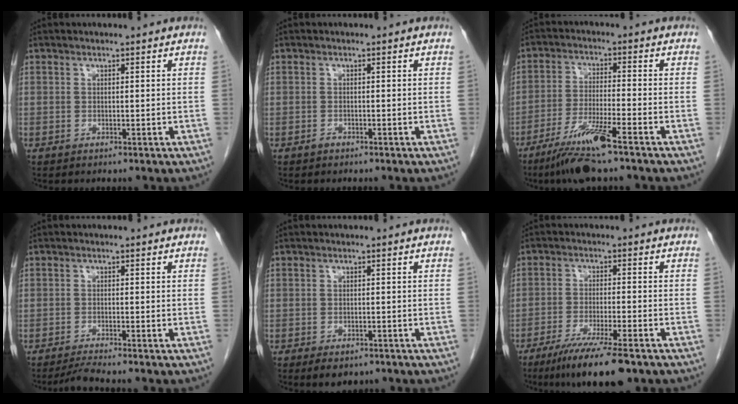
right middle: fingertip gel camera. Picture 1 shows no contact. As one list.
[{"total": 0.5, "force": [-0.4, 0.2, 0.2], "torque": [-0.004, 0.000, -0.008]}, {"total": 9.3, "force": [-6.2, 0.1, 7.0], "torque": [-0.138, -0.024, -0.114]}, {"total": 2.3, "force": [-2.0, -0.8, 0.7], "torque": [-0.023, -0.011, -0.040]}, {"total": 3.9, "force": [-2.6, 2.0, 2.0], "torque": [-0.028, -0.004, -0.032]}, {"total": 10.6, "force": [-7.4, 0.8, 7.6], "torque": [-0.123, -0.025, -0.117]}]